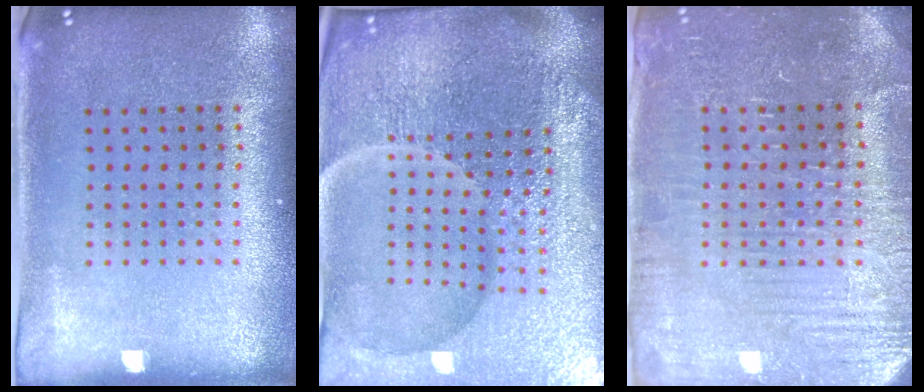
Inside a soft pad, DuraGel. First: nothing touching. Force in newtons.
{"total": 7.1, "press": 6.3, "slide": 3.3}
{"total": 4.0, "press": 3.9, "slide": 0.9}